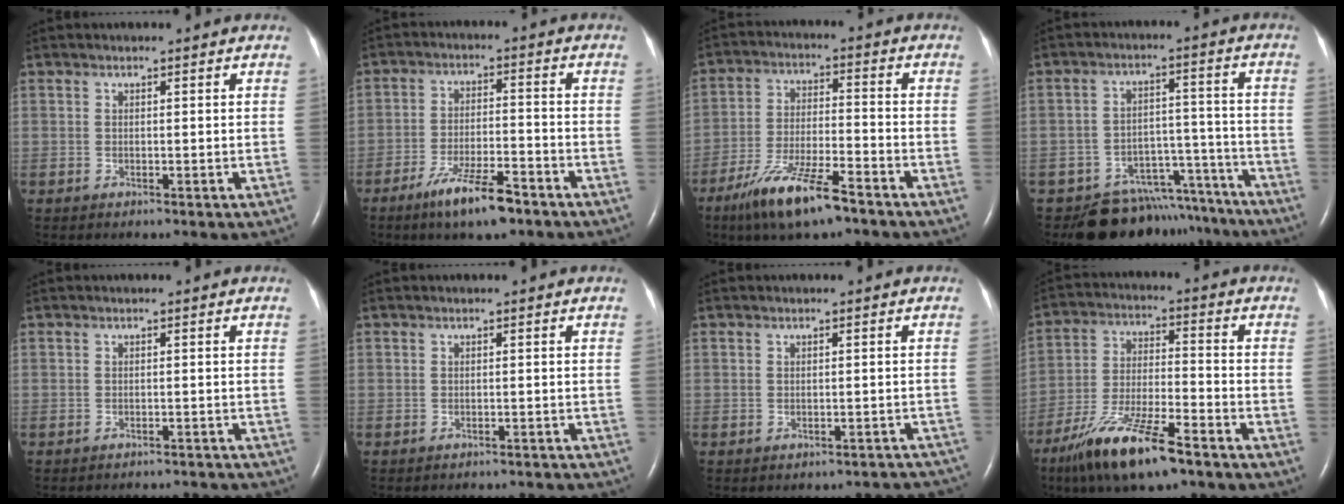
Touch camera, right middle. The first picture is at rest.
{"total": 8.6, "force": [-6.0, 1.5, 6.0], "torque": [-0.117, -0.012, -0.103]}
{"total": 11.6, "force": [-8.0, 1.8, 8.2], "torque": [-0.164, -0.024, -0.144]}
{"total": 13.6, "force": [-12.3, 5.8, 1.1], "torque": [0.007, 0.049, -0.161]}
{"total": 5.8, "force": [-5.6, 1.2, 0.4], "torque": [0.001, 0.002, -0.059]}
{"total": 4.9, "force": [-4.7, 1.2, 0.7], "torque": [-0.003, -0.002, -0.048]}
{"total": 7.6, "force": [-6.9, 2.8, 1.1], "torque": [0.002, 0.020, -0.062]}
{"total": 14.1, "force": [-9.6, 2.4, 10.1], "torque": [-0.205, -0.024, -0.174]}